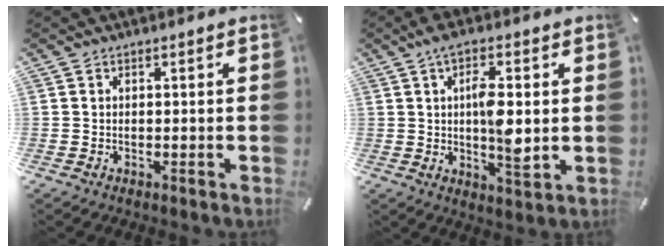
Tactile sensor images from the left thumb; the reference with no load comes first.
{"total": 9.6, "force": [1.4, 3.2, 9.0], "torque": [-0.156, -0.011, 0.017]}